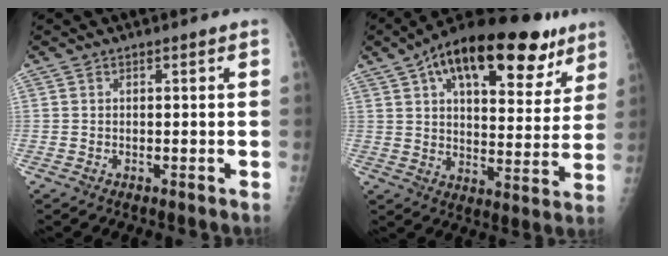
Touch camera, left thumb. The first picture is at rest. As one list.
[{"total": 26.3, "force": [14.6, 11.7, 18.4], "torque": [-0.249, -0.009, 0.218]}]